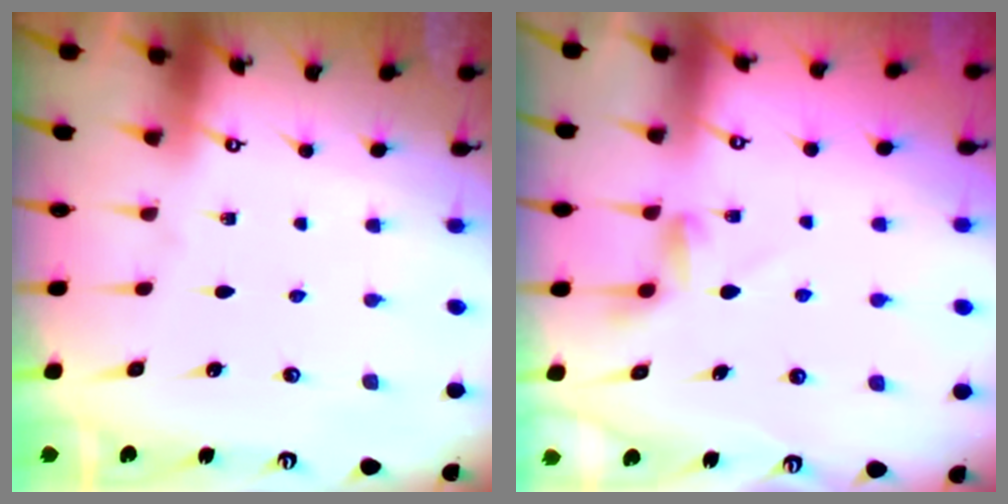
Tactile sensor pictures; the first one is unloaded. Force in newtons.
{"total": 2.6, "press": 2.6, "slide": 0.4}